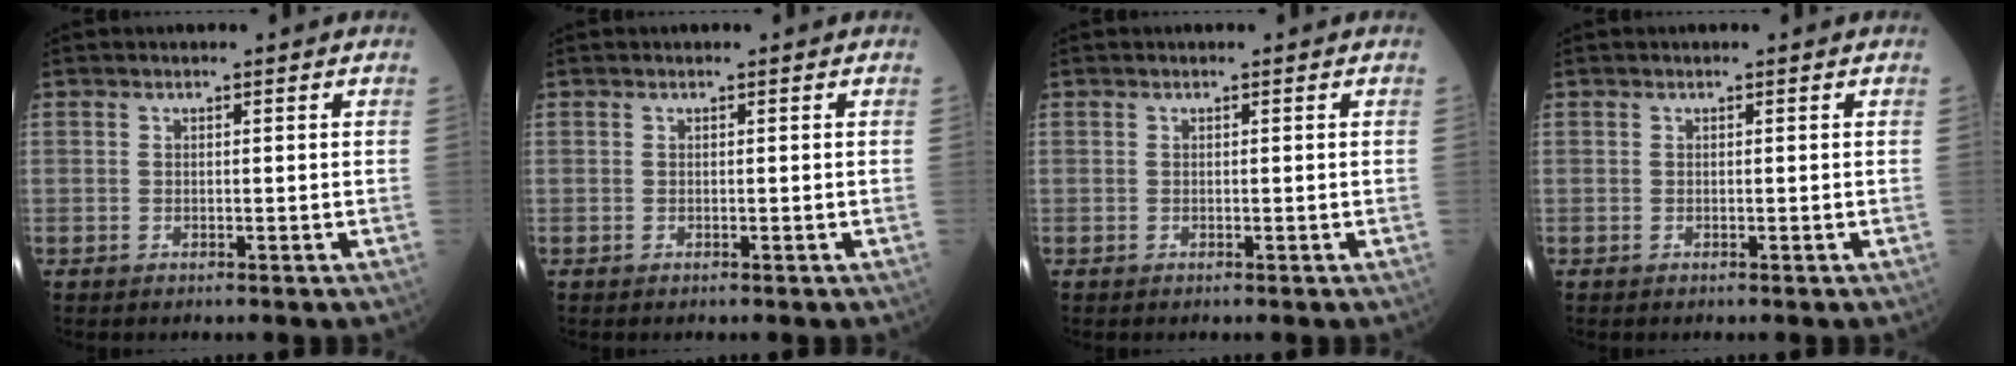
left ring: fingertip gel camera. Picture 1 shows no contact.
{"total": 0.0}
{"total": 0.0}
{"total": 0.0}